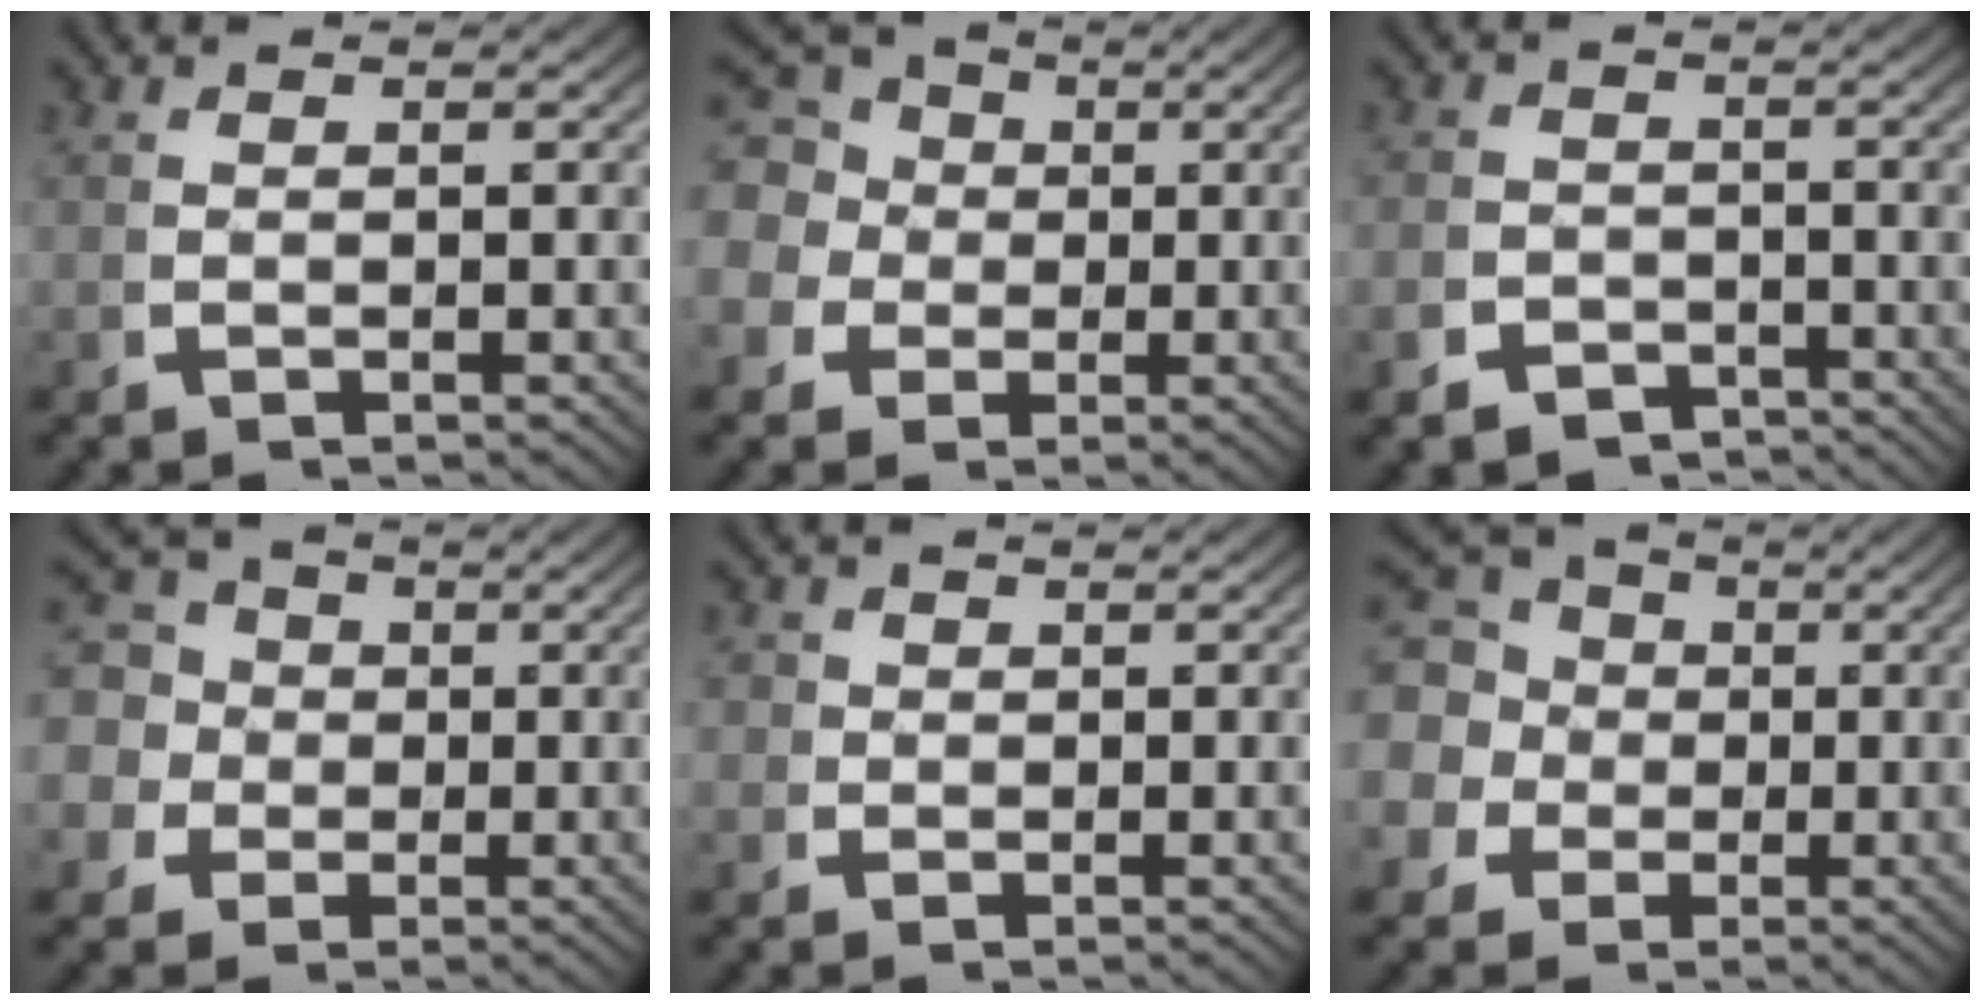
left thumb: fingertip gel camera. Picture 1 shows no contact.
{"total": 10.7, "force": [2.7, 9.4, 4.3], "torque": [-0.103, -0.005, 0.032]}
{"total": 3.8, "force": [-3.0, 2.3, 0.5], "torque": [-0.005, -0.018, -0.050]}
{"total": 10.2, "force": [1.1, 9.3, 4.0], "torque": [-0.105, -0.021, 0.009]}
{"total": 1.8, "force": [0.1, 1.8, 0.3], "torque": [-0.005, -0.007, -0.004]}
{"total": 11.7, "force": [2.1, 10.5, 4.6], "torque": [-0.114, -0.017, 0.026]}